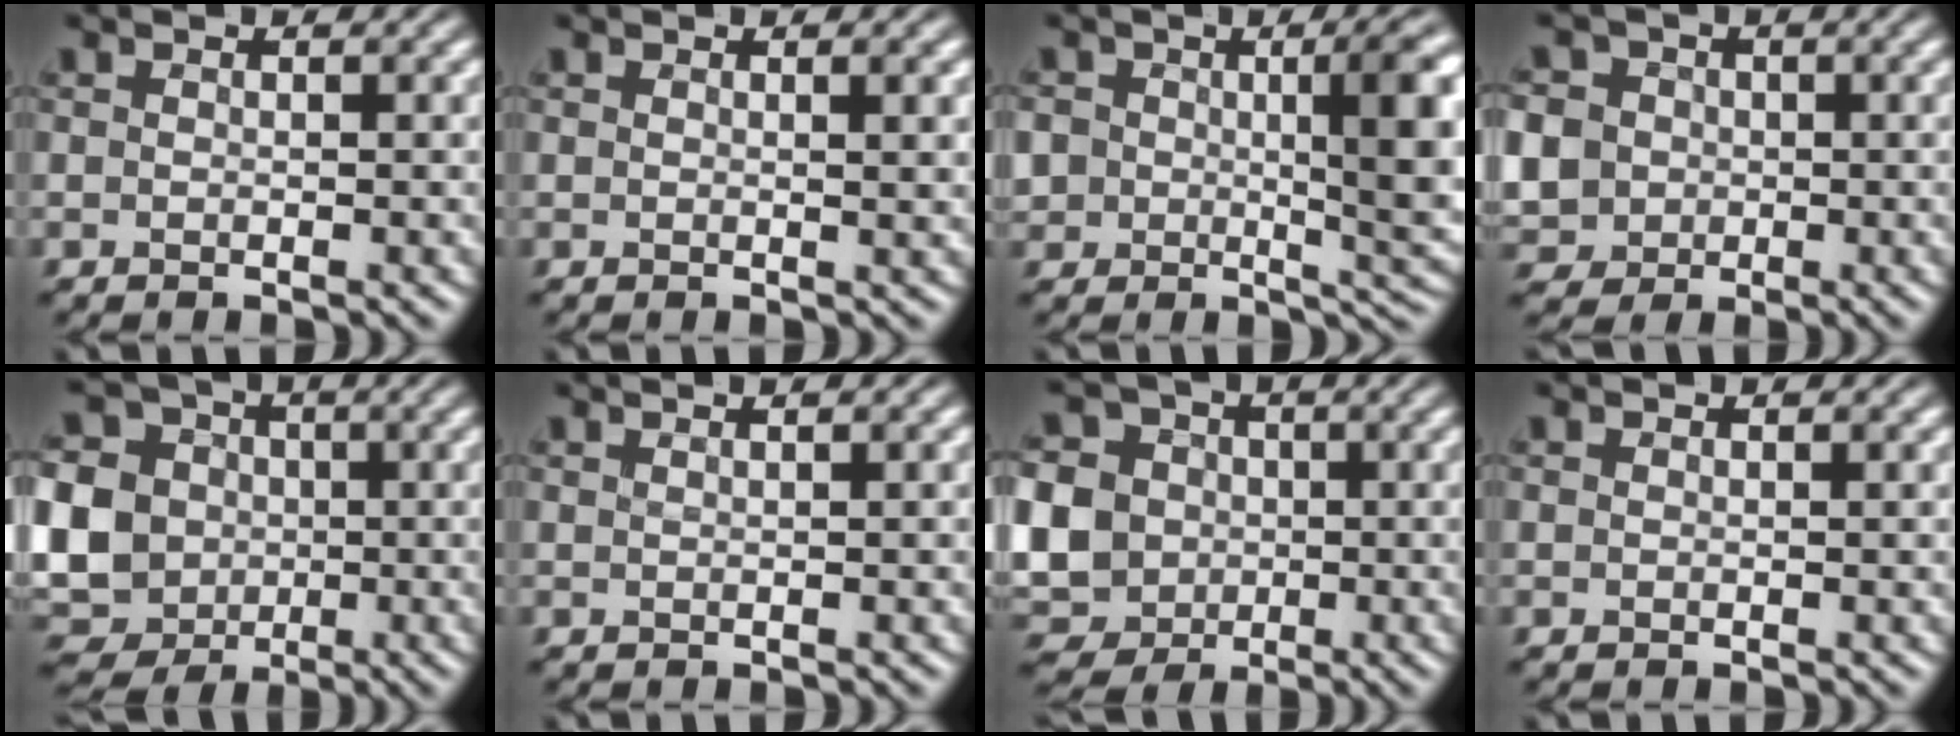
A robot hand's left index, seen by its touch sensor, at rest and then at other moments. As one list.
[{"total": 1.8, "force": [0.7, 0.6, 1.6], "torque": [-0.013, 0.005, 0.006]}, {"total": 8.5, "force": [0.9, 4.4, 7.3], "torque": [-0.110, -0.011, 0.018]}, {"total": 8.2, "force": [-0.6, 7.6, 3.0], "torque": [-0.085, 0.011, -0.037]}, {"total": 13.3, "force": [-0.7, 11.9, 5.9], "torque": [-0.172, -0.004, -0.039]}, {"total": 2.5, "force": [1.4, 1.0, 1.8], "torque": [-0.005, 0.002, -0.006]}, {"total": 11.9, "force": [-0.6, 10.7, 5.2], "torque": [-0.148, -0.003, -0.038]}, {"total": 0.5, "force": [0.4, 0.2, 0.4], "torque": [0.001, 0.003, 0.004]}]